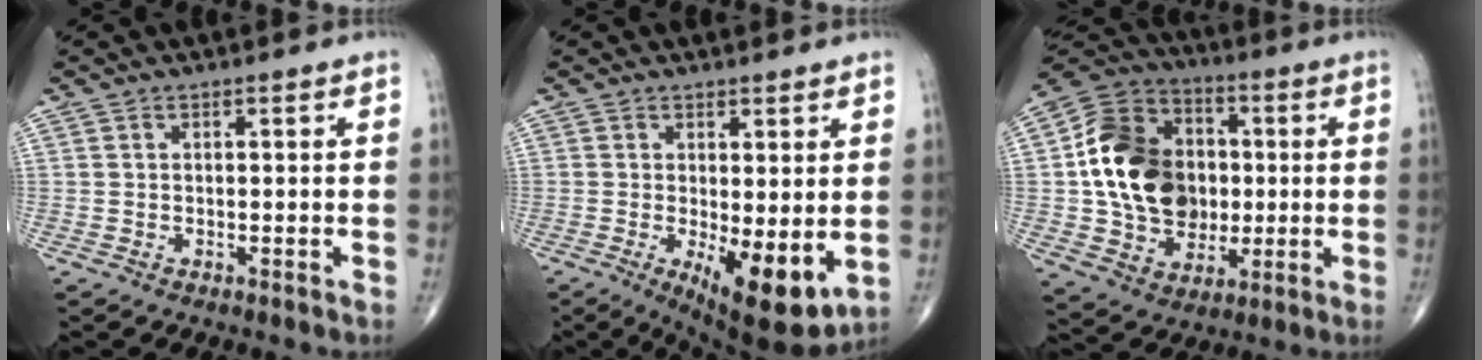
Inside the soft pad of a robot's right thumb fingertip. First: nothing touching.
{"total": 10.3, "force": [-1.7, 3.6, 9.5], "torque": [-0.134, -0.028, -0.015]}
{"total": 20.2, "force": [0.7, 15.5, 13.0], "torque": [-0.198, 0.017, 0.016]}